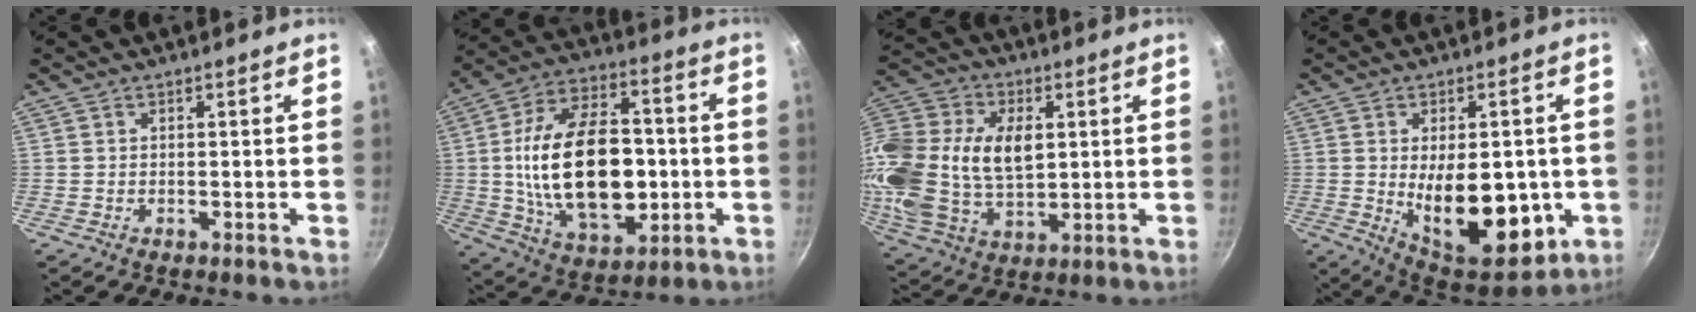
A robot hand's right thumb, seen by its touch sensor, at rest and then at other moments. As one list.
[{"total": 25.9, "force": [-1.3, 15.8, 20.5], "torque": [-0.330, 0.025, -0.012]}, {"total": 24.3, "force": [3.5, 16.1, 17.8], "torque": [-0.386, 0.014, 0.064]}, {"total": 18.8, "force": [-2.5, 10.0, 15.8], "torque": [-0.185, -0.020, -0.016]}]